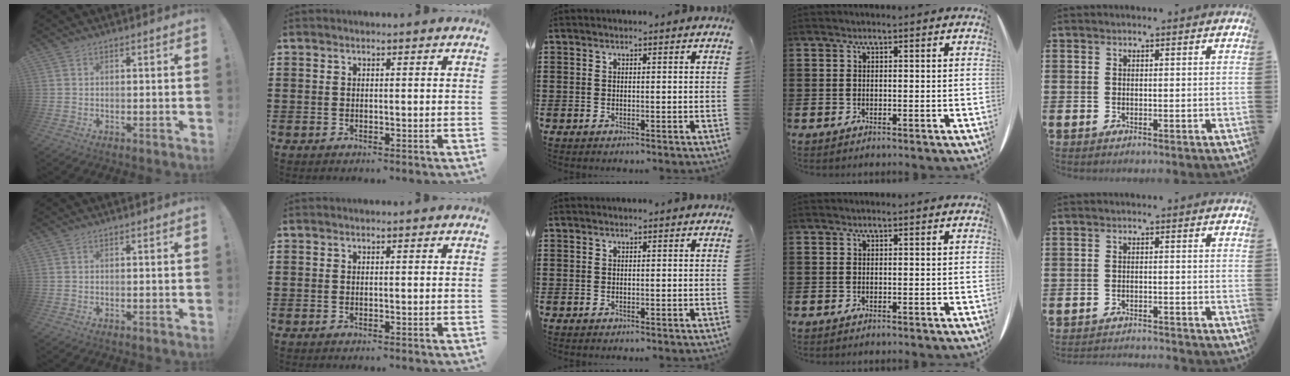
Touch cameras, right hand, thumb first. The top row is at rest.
{"little": {"total": 1.6, "force": [-1.6, -0.1, -0.1], "torque": [-0.002, 0.003, -0.034]}}